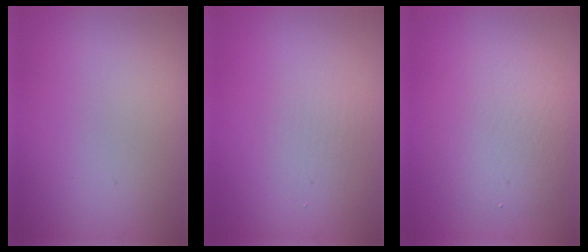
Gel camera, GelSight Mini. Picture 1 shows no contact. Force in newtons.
{"total": 1.1, "press": 1.1, "slide": 0.2}
{"total": 4.4, "press": 4.3, "slide": 0.6}